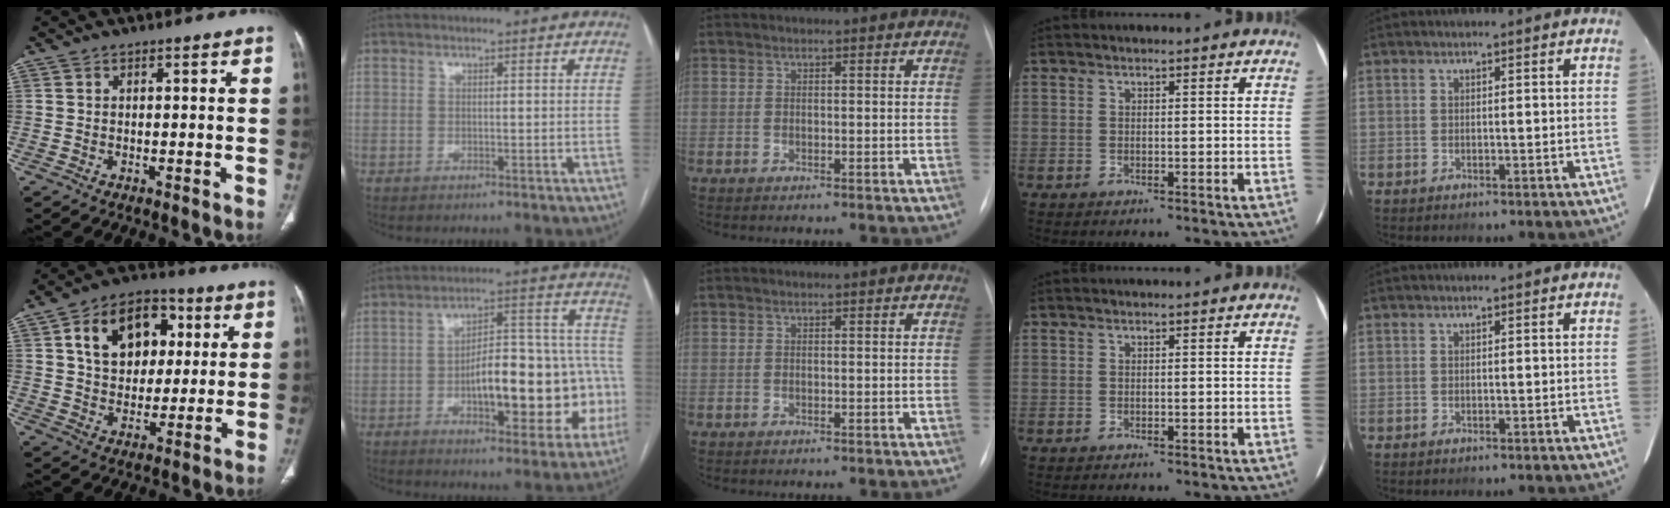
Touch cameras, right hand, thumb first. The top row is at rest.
{"thumb": {"total": 15.5, "force": [4.8, 11.2, 9.6], "torque": [-0.113, 0.001, 0.077]}, "index": {"total": 19.1, "force": [-4.7, 6.8, 17.2], "torque": [-0.206, 0.052, -0.054]}}